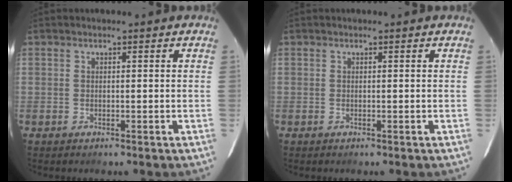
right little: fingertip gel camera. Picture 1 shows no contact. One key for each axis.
{"total": 0.0}